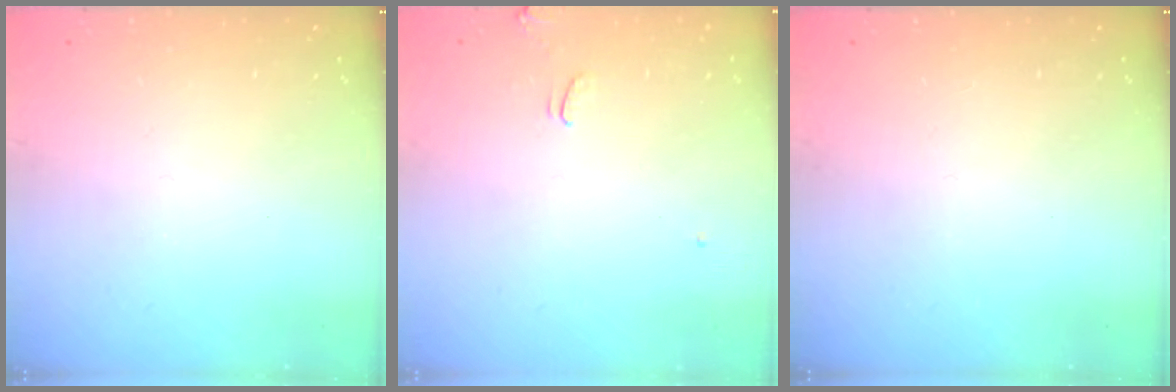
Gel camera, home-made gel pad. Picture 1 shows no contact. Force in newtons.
{"total": 0.5, "press": 0.1, "slide": 0.5}
{"total": 0.0}